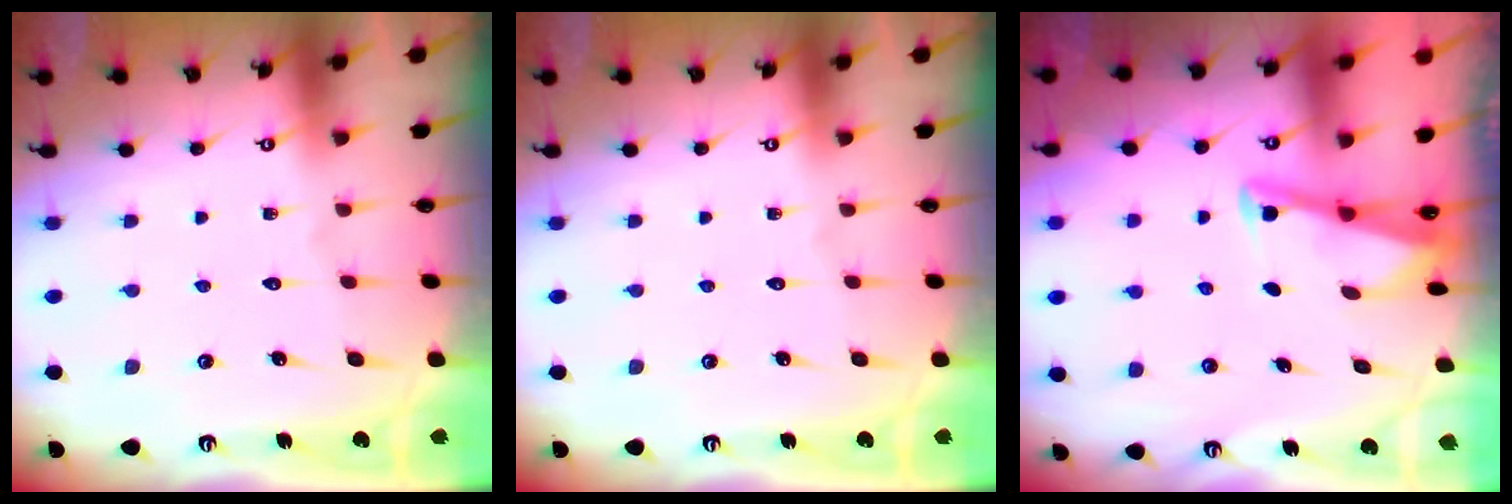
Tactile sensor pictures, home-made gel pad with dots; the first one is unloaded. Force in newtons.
{"total": 0.0}
{"total": 2.9, "press": 2.9, "slide": 0.4}